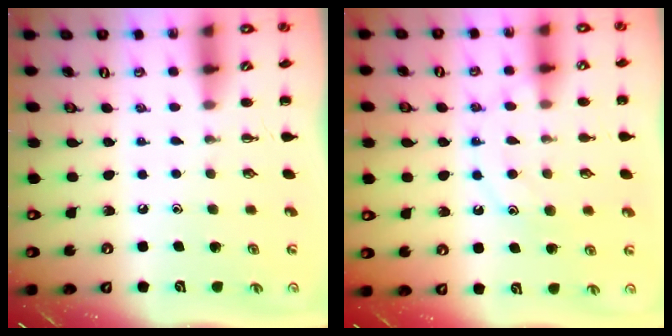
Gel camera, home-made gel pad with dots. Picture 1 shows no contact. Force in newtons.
{"total": 11.2, "press": 11.2, "slide": 0.8}